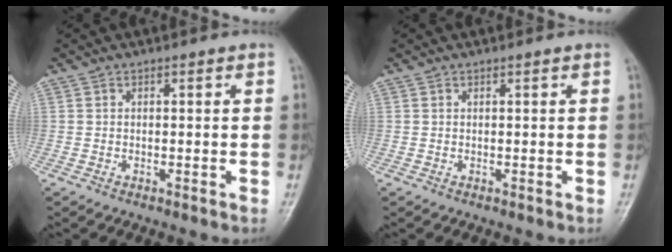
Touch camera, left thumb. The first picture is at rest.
{"total": 0.0}